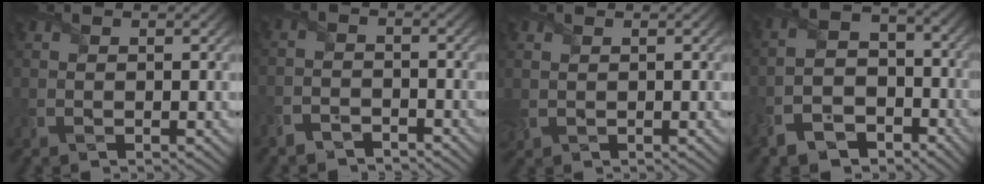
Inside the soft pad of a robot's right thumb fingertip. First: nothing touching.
{"total": 2.9, "force": [-2.8, 0.7, 0.2], "torque": [-0.003, 0.000, -0.065]}
{"total": 1.1, "force": [0.4, 0.9, 0.5], "torque": [-0.019, -0.001, 0.009]}
{"total": 8.5, "force": [-5.7, 4.9, 4.1], "torque": [-0.086, -0.012, -0.114]}